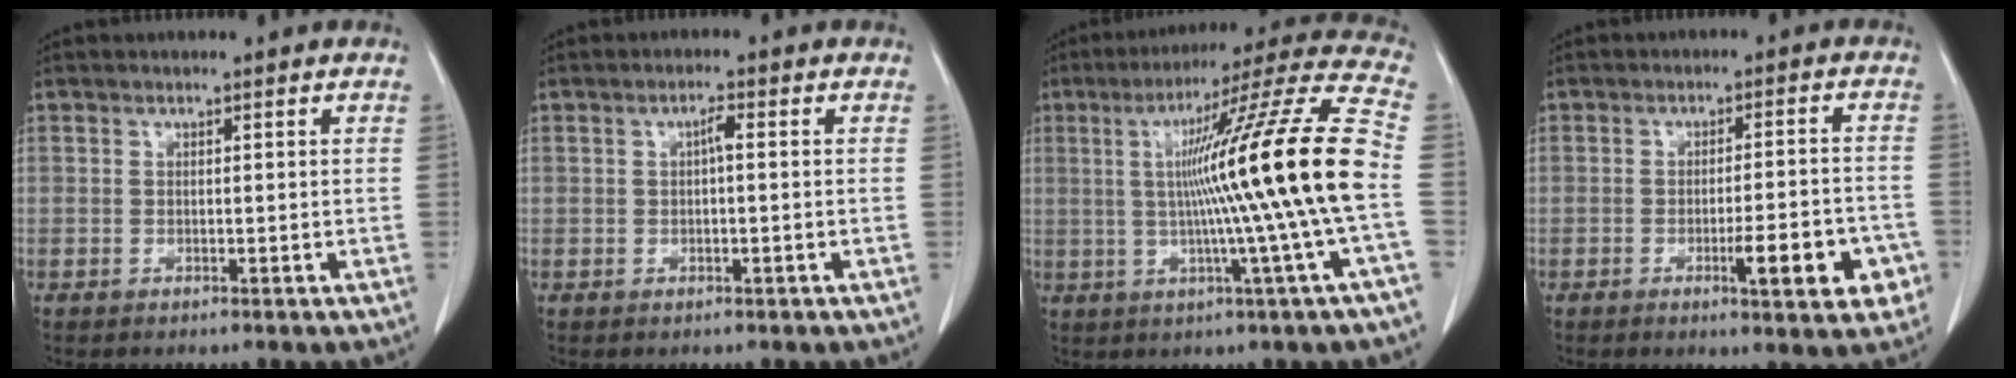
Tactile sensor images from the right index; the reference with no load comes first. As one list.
[{"total": 1.9, "force": [0.2, 0.3, 1.9], "torque": [-0.034, 0.003, 0.003]}, {"total": 21.3, "force": [-0.3, -2.7, 21.1], "torque": [-0.311, 0.001, -0.024]}, {"total": 8.6, "force": [-3.4, 1.5, 7.8], "torque": [-0.100, 0.002, -0.040]}]